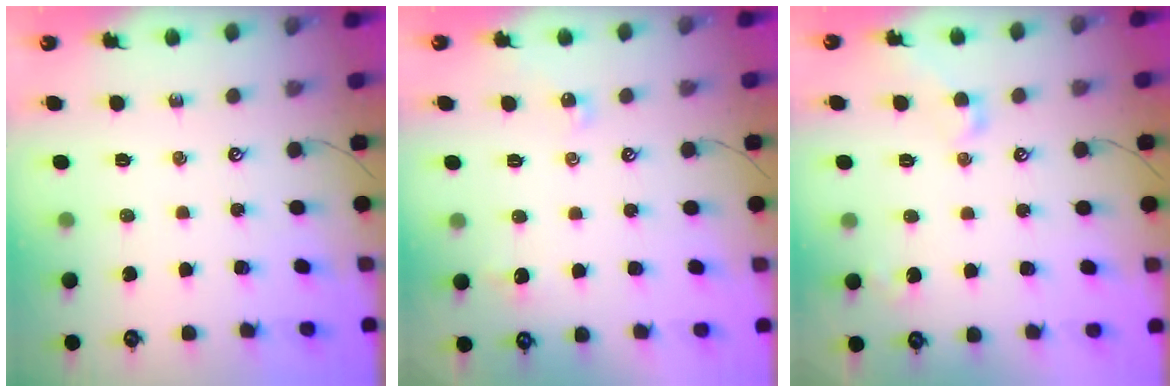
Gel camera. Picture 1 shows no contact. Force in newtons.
{"total": 2.1, "press": 2.0, "slide": 0.5}
{"total": 4.5, "press": 4.4, "slide": 0.9}